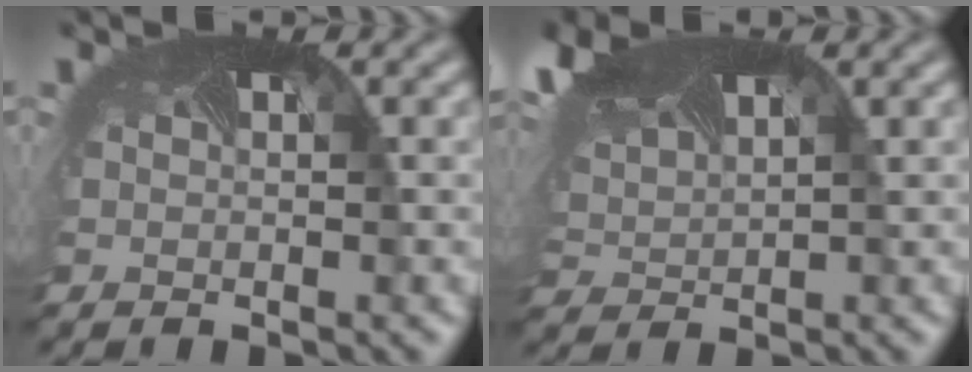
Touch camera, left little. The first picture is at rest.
{"total": 6.5, "force": [4.0, 3.2, 4.0], "torque": [-0.110, 0.016, 0.074]}